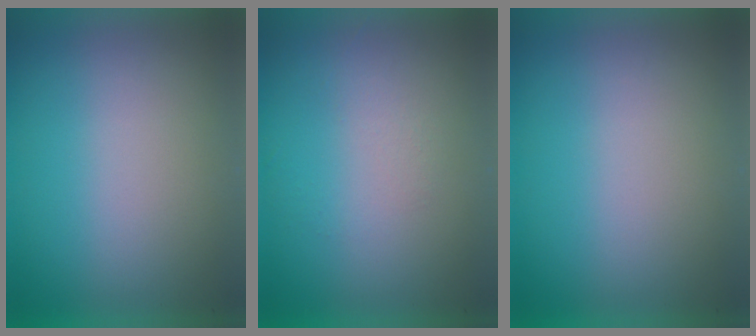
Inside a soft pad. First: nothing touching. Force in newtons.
{"total": 1.2}
{"total": 0.0}